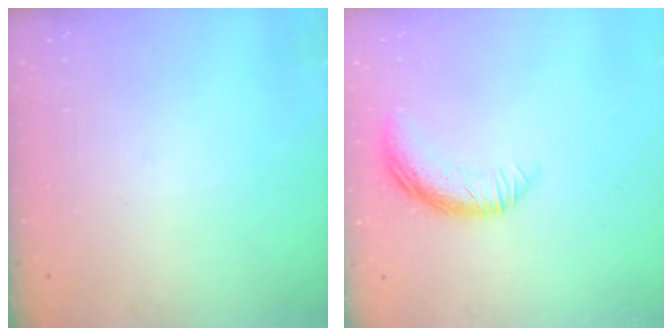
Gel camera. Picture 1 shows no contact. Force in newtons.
{"total": 10.7, "press": 10.7, "slide": 0.5}